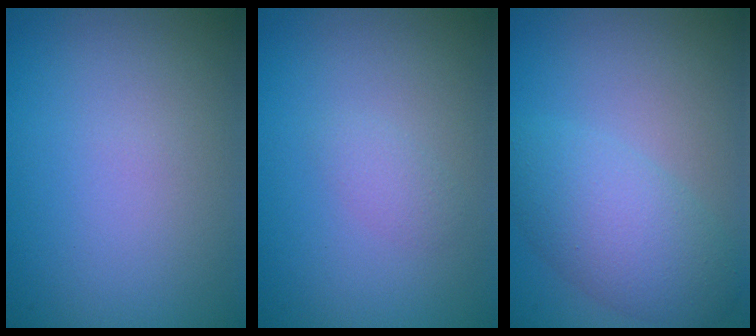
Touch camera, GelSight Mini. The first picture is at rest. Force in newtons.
{"total": 1.0, "press": 1.0, "slide": 0.1}
{"total": 4.8, "press": 4.8, "slide": 0.1}